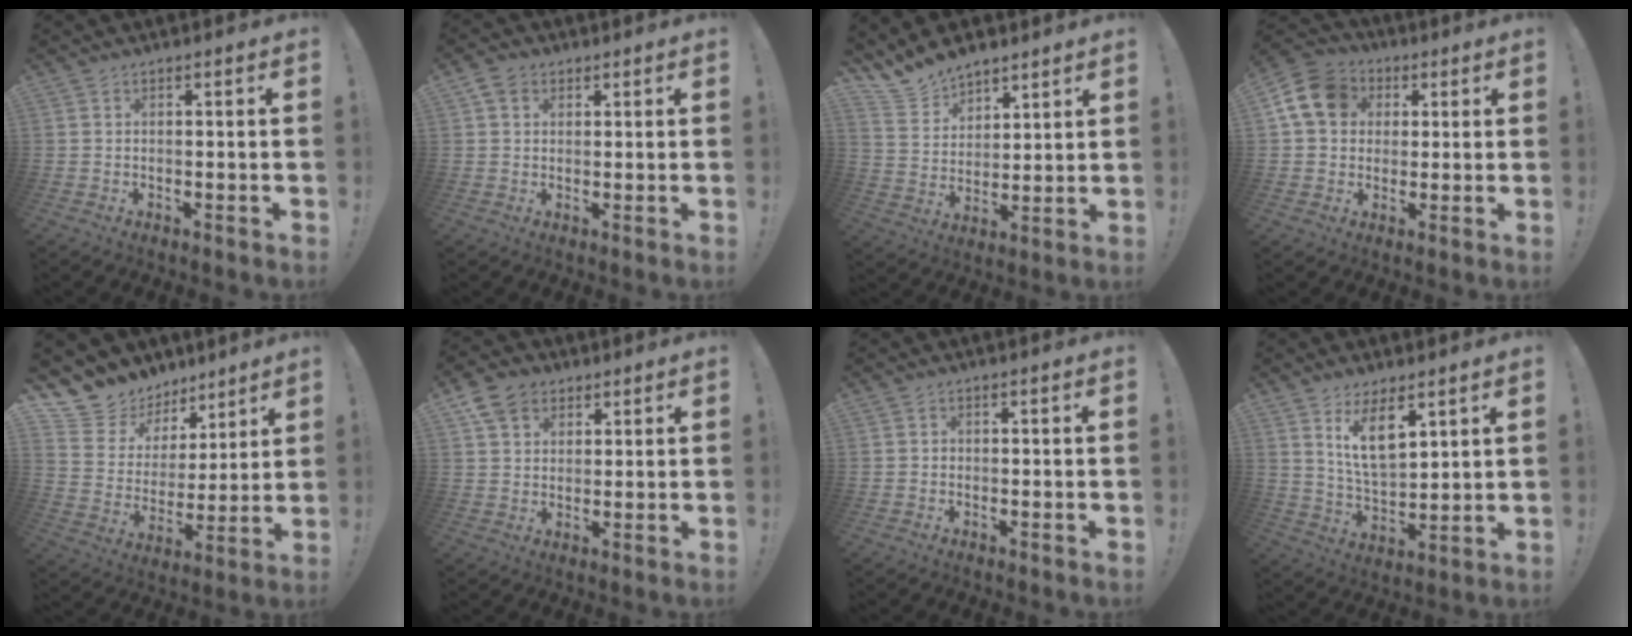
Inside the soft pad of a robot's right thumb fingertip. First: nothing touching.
{"total": 4.2, "force": [1.9, 3.3, 1.7], "torque": [-0.023, 0.000, 0.037]}
{"total": 10.5, "force": [9.3, 4.8, 1.0], "torque": [-0.034, -0.075, 0.183]}
{"total": 13.4, "force": [3.5, 10.9, 6.9], "torque": [-0.107, -0.001, 0.074]}
{"total": 10.3, "force": [7.7, 6.9, 0.6], "torque": [-0.020, -0.073, 0.151]}
{"total": 8.1, "force": [4.4, 6.2, 3.0], "torque": [-0.043, -0.014, 0.088]}
{"total": 0.9, "force": [-0.5, 0.6, 0.2], "torque": [-0.006, 0.004, -0.010]}
{"total": 10.8, "force": [6.4, 4.9, 7.3], "torque": [-0.125, -0.032, 0.121]}